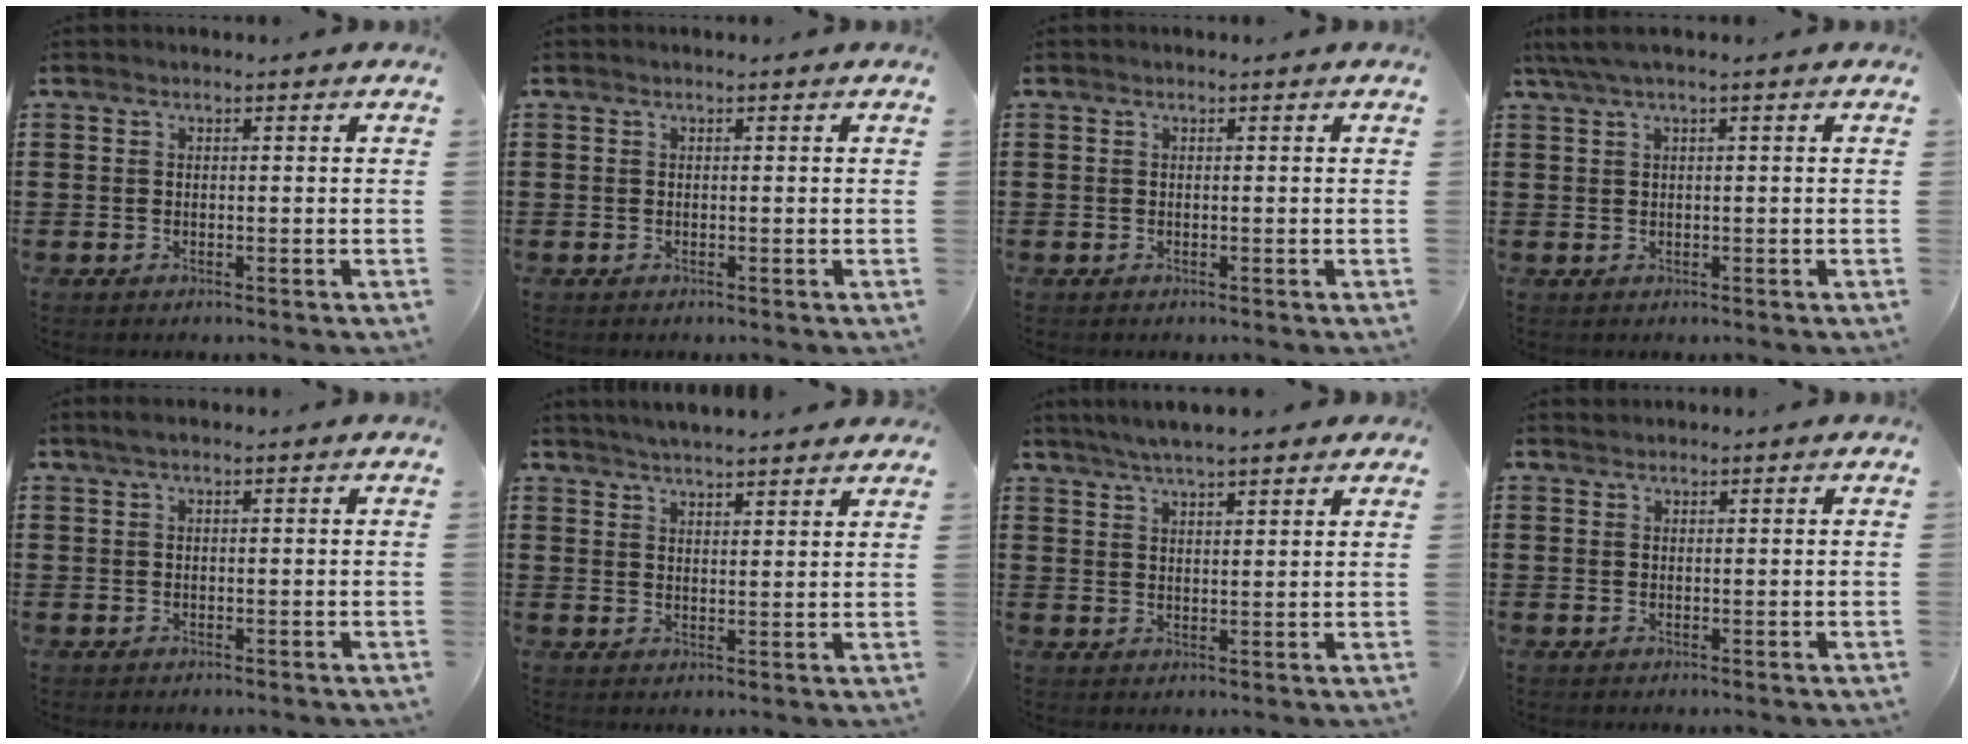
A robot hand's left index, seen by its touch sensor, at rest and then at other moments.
{"total": 0.0}
{"total": 0.0}
{"total": 2.0, "force": [0.7, 0.1, 1.9], "torque": [-0.042, -0.004, 0.010]}
{"total": 1.1, "force": [0.6, 0.2, 0.9], "torque": [-0.018, 0.002, 0.010]}
{"total": 3.5, "force": [3.5, -0.2, 0.4], "torque": [-0.019, -0.012, 0.063]}
{"total": 4.3, "force": [3.8, 0.4, 1.9], "torque": [-0.046, -0.004, 0.068]}
{"total": 0.8, "force": [0.8, 0.2, 0.0], "torque": [-0.002, -0.001, 0.017]}